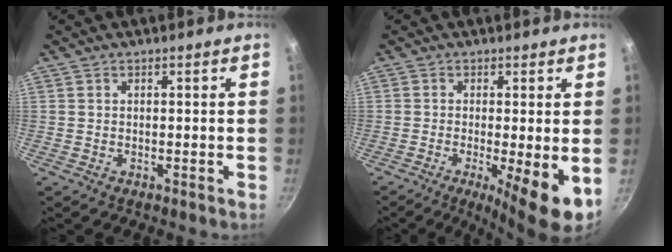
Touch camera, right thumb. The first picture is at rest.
{"total": 8.6, "force": [-1.9, 1.6, 8.3], "torque": [-0.126, -0.009, -0.025]}